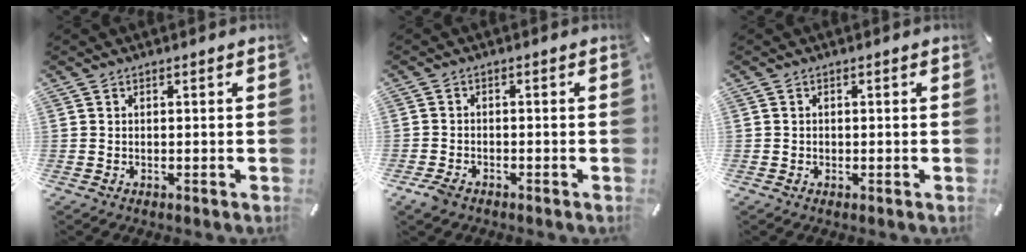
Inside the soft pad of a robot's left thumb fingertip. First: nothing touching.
{"total": 2.8, "force": [-2.1, 1.6, 1.1], "torque": [-0.032, 0.006, -0.043]}
{"total": 0.6, "force": [-0.2, 0.6, 0.1], "torque": [-0.003, 0.006, -0.006]}